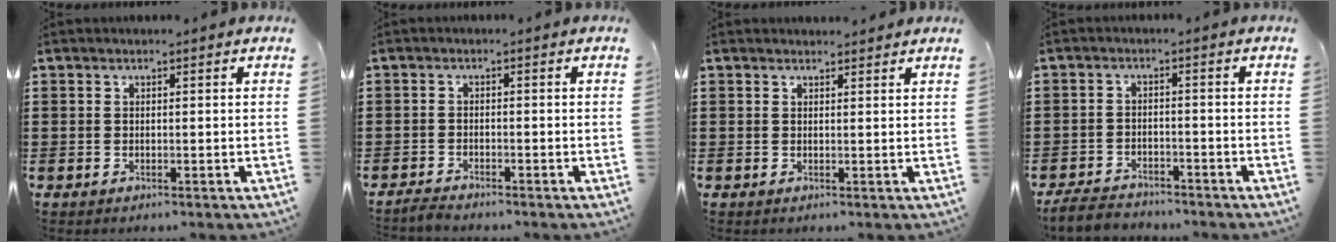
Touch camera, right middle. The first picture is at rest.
{"total": 1.6, "force": [-1.5, 0.1, 0.4], "torque": [-0.010, 0.002, -0.030]}
{"total": 1.1, "force": [1.1, 0.0, 0.0], "torque": [-0.002, -0.003, 0.021]}
{"total": 3.5, "force": [-3.4, 0.8, 0.4], "torque": [-0.018, 0.002, -0.074]}